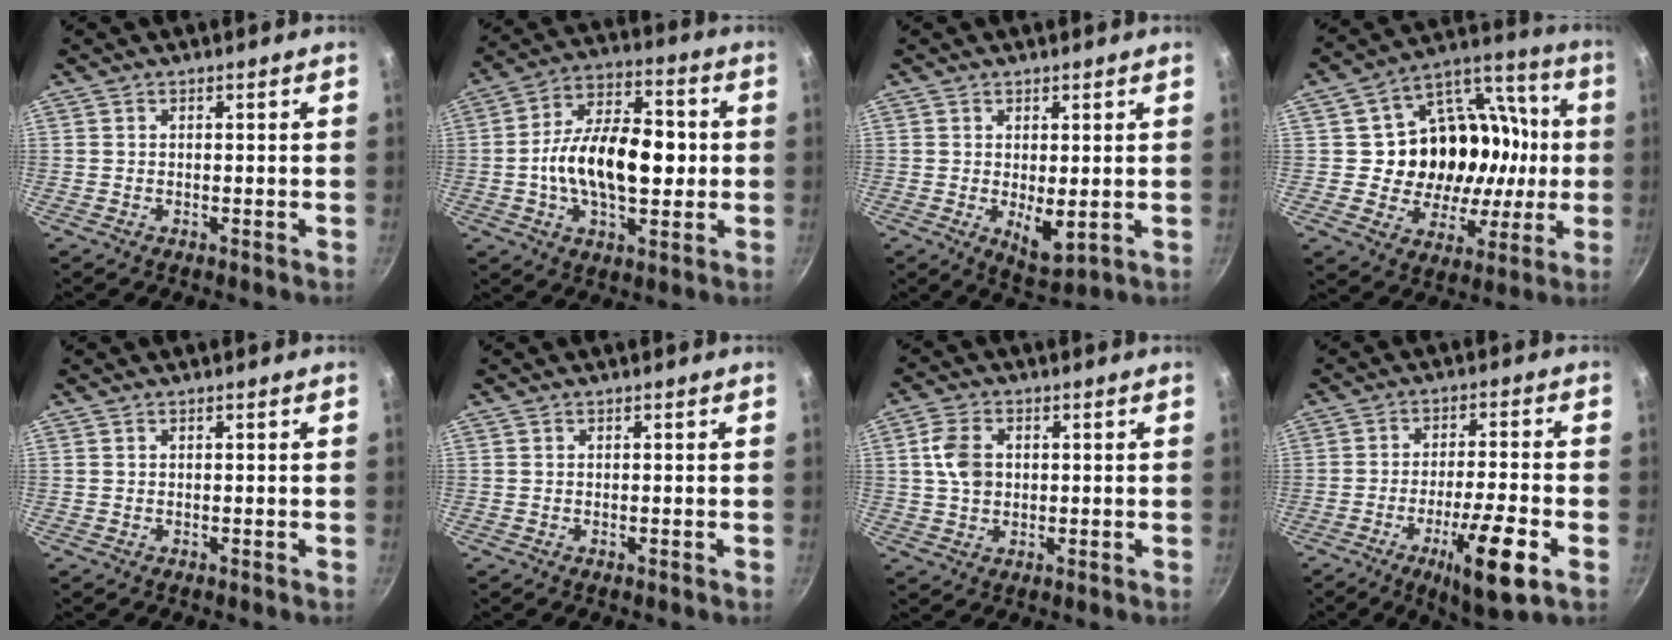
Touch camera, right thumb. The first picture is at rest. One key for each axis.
{"total": 17.7, "fx": -0.8, "fy": 9.8, "fz": 14.7, "tx": -0.213, "ty": 0.031, "tz": -0.026}
{"total": 5.6, "fx": -0.2, "fy": 2.6, "fz": 5.0, "tx": -0.069, "ty": -0.016, "tz": 0.006}
{"total": 23.0, "fx": 0.0, "fy": 18.5, "fz": 13.6, "tx": -0.171, "ty": 0.036, "tz": 0.005}
{"total": 0.0}
{"total": 0.0}
{"total": 6.4, "fx": 1.0, "fy": 4.6, "fz": 4.3, "tx": -0.071, "ty": 0.005, "tz": 0.017}
{"total": 12.8, "fx": -5.3, "fy": 2.2, "fz": 11.4, "tx": -0.192, "ty": 0.018, "tz": -0.082}